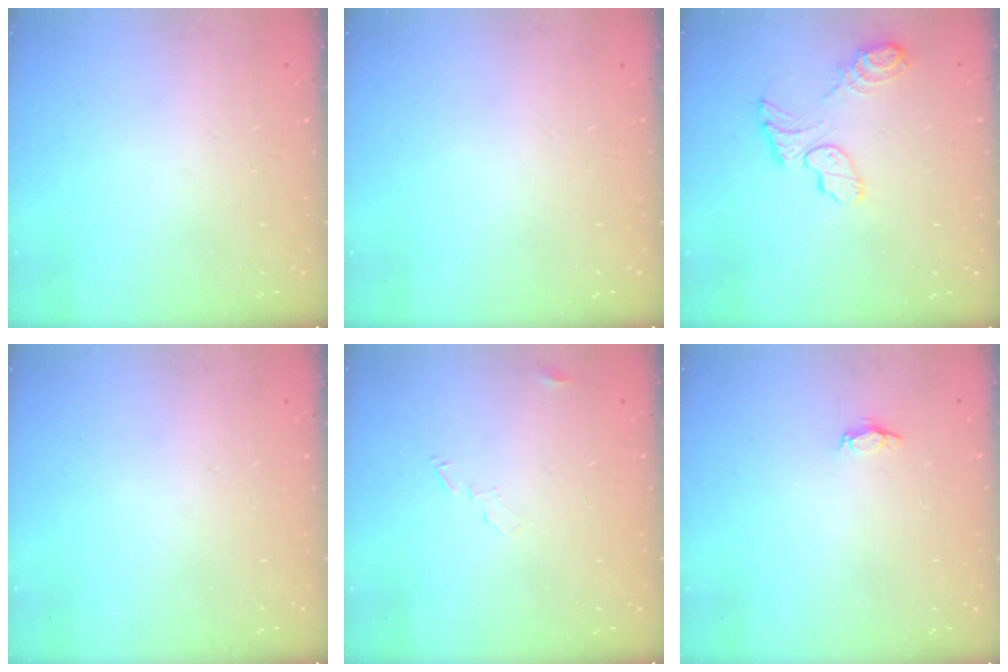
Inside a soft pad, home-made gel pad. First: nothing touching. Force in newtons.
{"total": 0.0}
{"total": 10.4, "press": 10.4, "slide": 0.9}
{"total": 0.0}
{"total": 4.5, "press": 4.5, "slide": 0.4}
{"total": 2.8, "press": 2.8, "slide": 0.4}